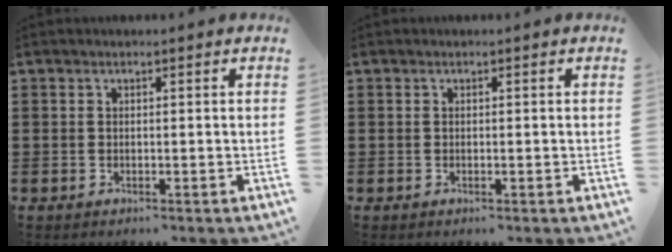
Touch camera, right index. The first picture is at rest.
{"total": 0.0}